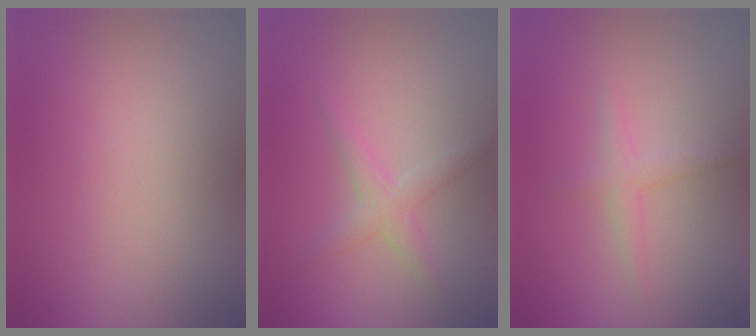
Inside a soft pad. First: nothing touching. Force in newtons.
{"total": 2.0, "press": 2.0, "slide": 0.1}
{"total": 1.6, "press": 1.6, "slide": 0.1}